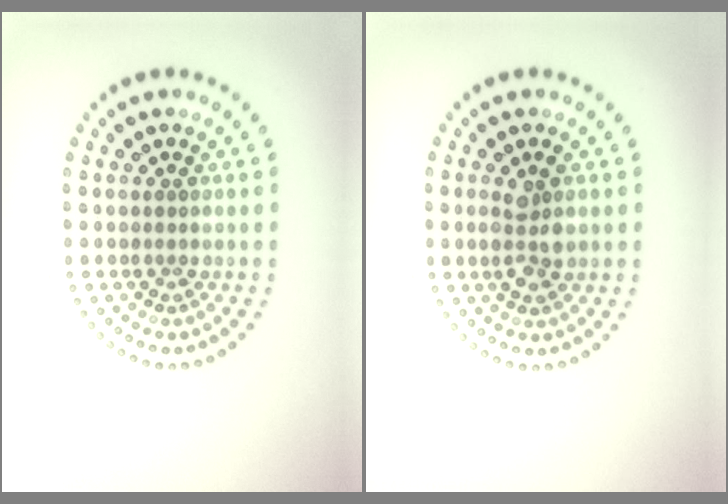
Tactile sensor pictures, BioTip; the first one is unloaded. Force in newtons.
{"total": 2.4, "press": 2.4, "slide": 0.4}